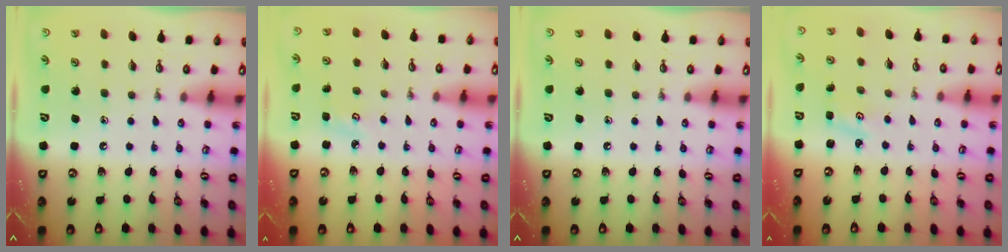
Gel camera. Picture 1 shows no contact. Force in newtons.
{"total": 3.2, "press": 3.2, "slide": 0.4}
{"total": 0.0}
{"total": 1.2, "press": 1.2, "slide": 0.2}